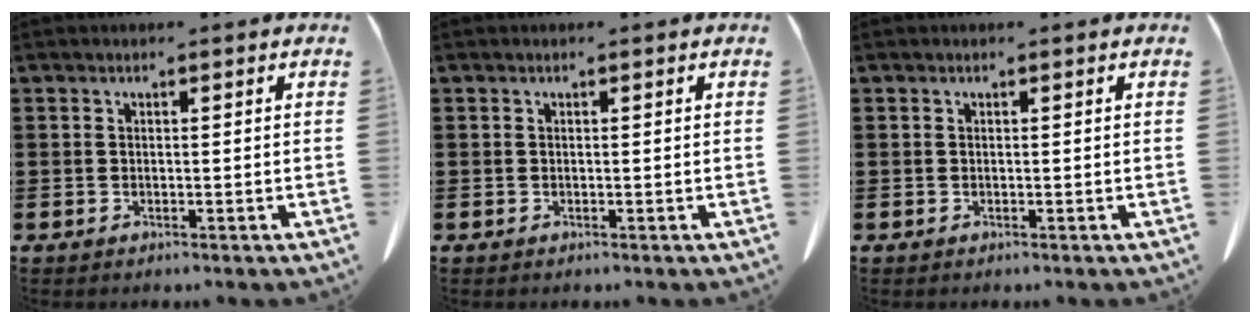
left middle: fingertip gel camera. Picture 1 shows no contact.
{"total": 0.0}
{"total": 0.0}